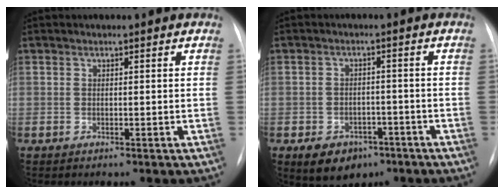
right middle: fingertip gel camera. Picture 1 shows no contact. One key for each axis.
{"total": 7.0, "fx": -4.0, "fy": 4.8, "fz": 3.0, "tx": -0.047, "ty": 0.006, "tz": -0.051}